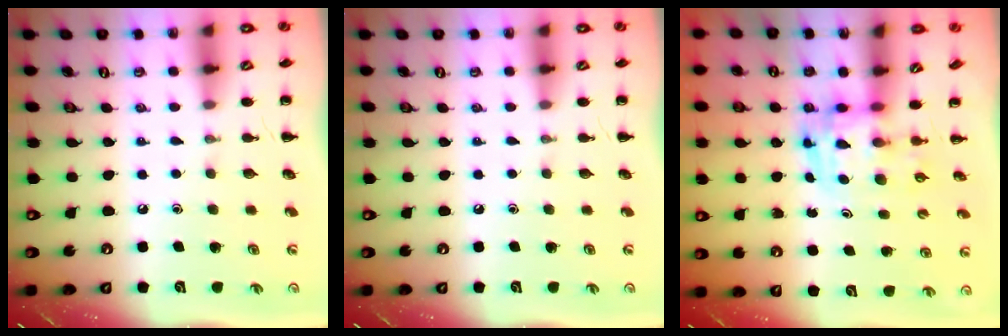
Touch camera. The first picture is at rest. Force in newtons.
{"total": 0.0}
{"total": 3.5, "press": 3.5, "slide": 0.6}